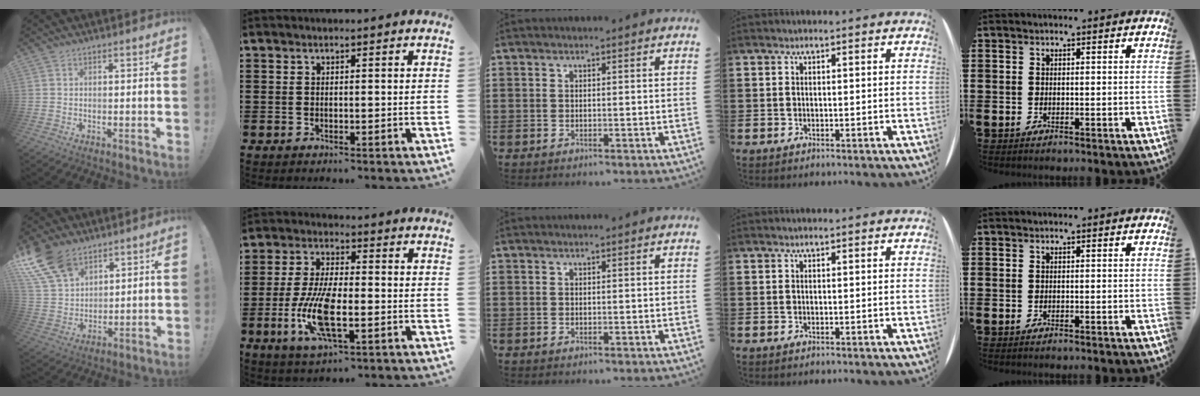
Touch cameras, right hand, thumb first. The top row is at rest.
{"thumb": {"total": 15.6, "force": [10.0, 9.2, 7.6], "torque": [-0.165, -0.057, 0.193]}, "index": {"total": 11.1, "force": [-3.1, 4.1, 9.8], "torque": [-0.220, -0.015, -0.059]}}